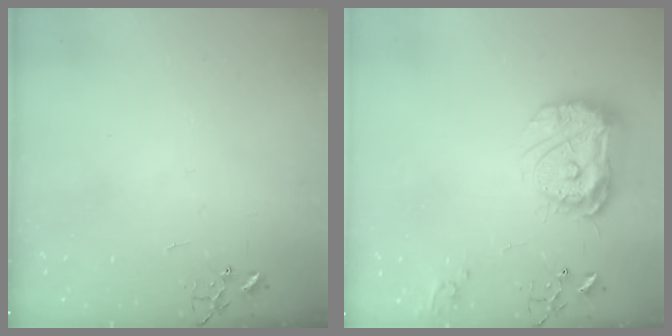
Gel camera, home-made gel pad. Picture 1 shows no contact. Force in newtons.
{"total": 17.3, "press": 17.2, "slide": 1.9}